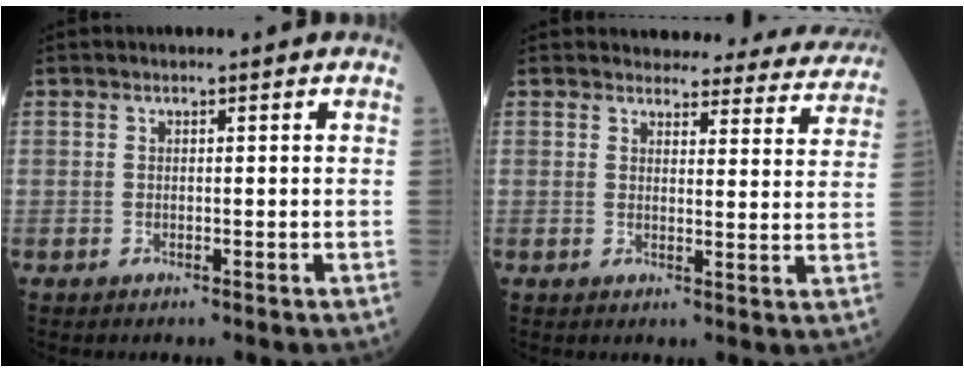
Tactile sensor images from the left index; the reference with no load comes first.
{"total": 15.1, "force": [14.5, 3.6, 2.2], "torque": [0.011, -0.040, 0.142]}